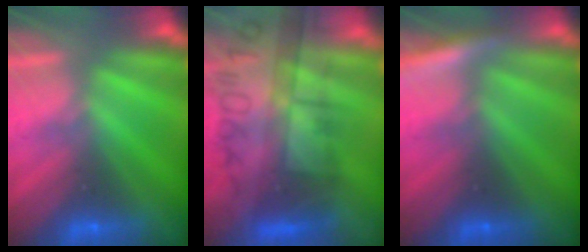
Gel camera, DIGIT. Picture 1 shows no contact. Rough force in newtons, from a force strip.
{"total": 7.6}
{"total": 3.8}